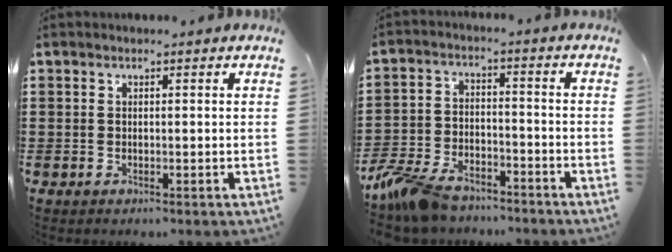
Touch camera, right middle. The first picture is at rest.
{"total": 7.9, "force": [-7.0, 2.3, 2.9], "torque": [-0.082, 0.005, -0.140]}